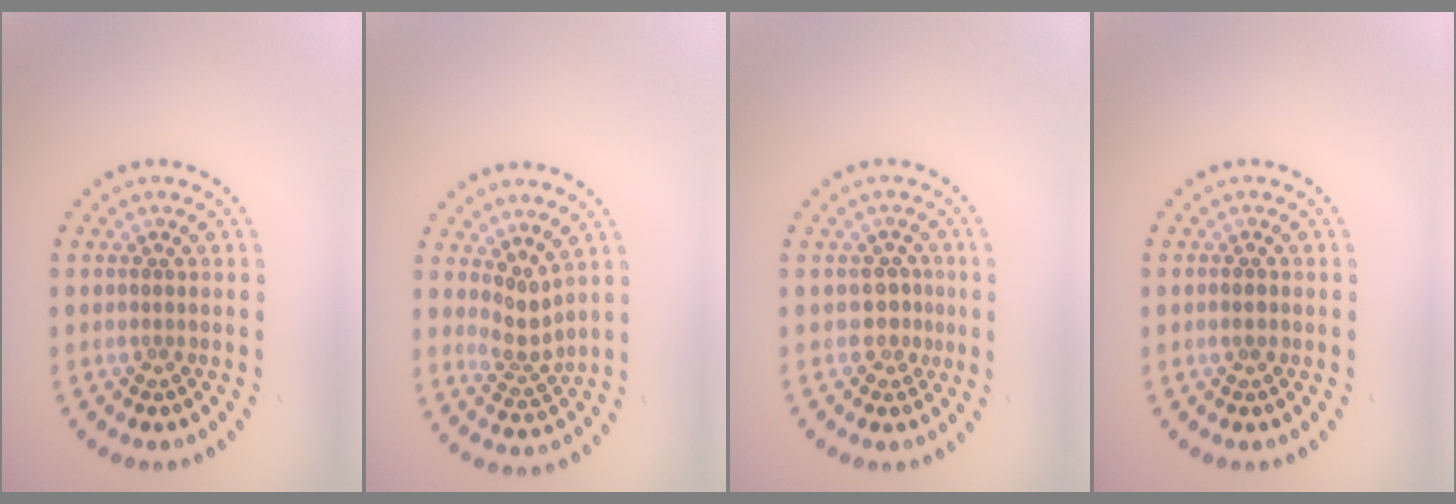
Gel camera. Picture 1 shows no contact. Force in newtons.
{"total": 2.4, "press": 1.5, "slide": 1.8}
{"total": 1.8, "press": 1.3, "slide": 1.3}
{"total": 0.8, "press": 0.8, "slide": 0.1}